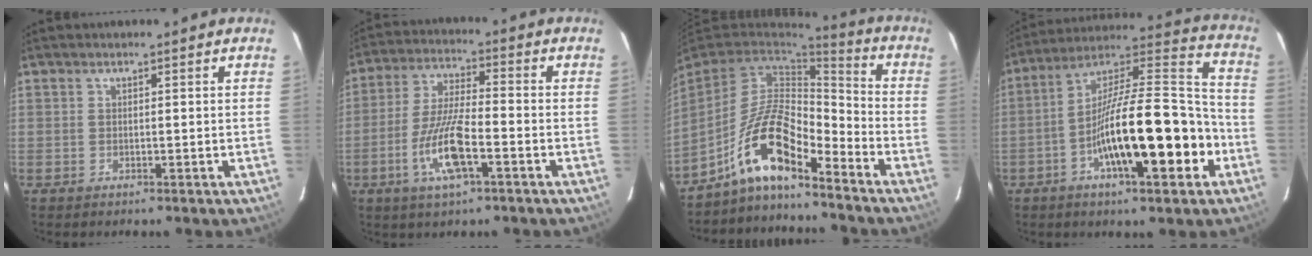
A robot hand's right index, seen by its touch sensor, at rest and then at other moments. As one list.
[{"total": 10.6, "force": [-4.1, 1.9, 9.6], "torque": [-0.193, -0.006, -0.077]}, {"total": 11.7, "force": [-8.4, 2.8, 7.7], "torque": [-0.153, 0.027, -0.154]}, {"total": 20.5, "force": [-6.4, 3.9, 19.1], "torque": [-0.319, 0.011, -0.101]}]